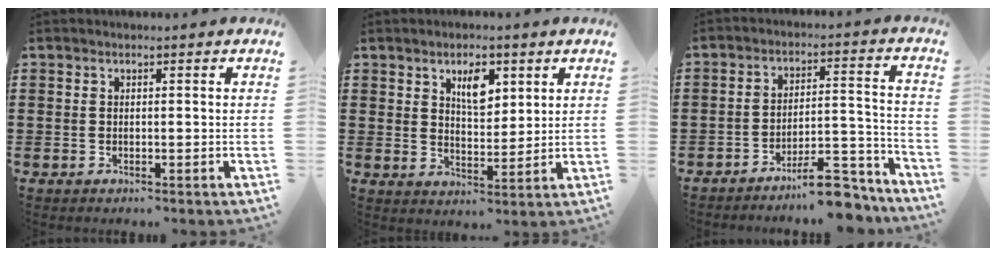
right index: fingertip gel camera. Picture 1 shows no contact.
{"total": 5.3, "force": [2.8, 2.6, 3.7], "torque": [-0.066, 0.003, 0.044]}
{"total": 9.7, "force": [-8.4, 1.7, 4.6], "torque": [-0.057, 0.035, -0.154]}